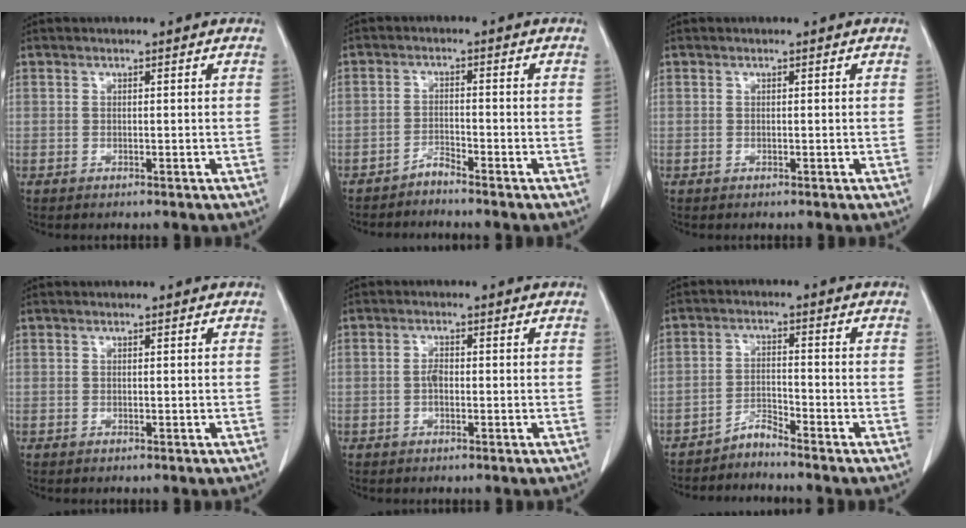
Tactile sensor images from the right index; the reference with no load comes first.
{"total": 2.1, "force": [-2.0, -0.4, 0.3], "torque": [-0.005, -0.004, -0.040]}
{"total": 0.0}
{"total": 0.0}
{"total": 1.7, "force": [-0.2, 0.8, 1.5], "torque": [-0.025, 0.004, -0.003]}
{"total": 2.9, "force": [-2.9, -0.6, 0.3], "torque": [-0.005, -0.015, -0.055]}